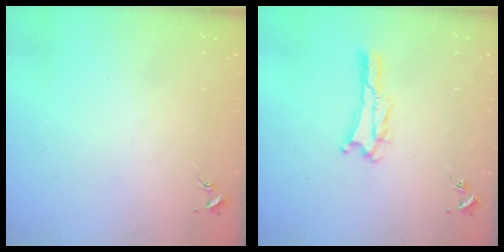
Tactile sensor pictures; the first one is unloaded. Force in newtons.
{"total": 1.3, "press": 1.3, "slide": 0.4}